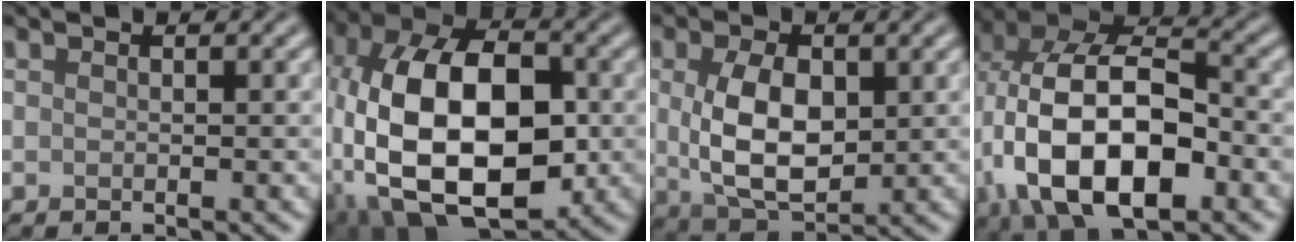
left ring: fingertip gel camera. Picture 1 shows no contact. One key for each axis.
{"total": 16.1, "fx": -2.4, "fy": 9.4, "fz": 12.8, "tx": -0.239, "ty": 0.002, "tz": -0.049}
{"total": 6.9, "fx": 0.5, "fy": 4.0, "fz": 5.6, "tx": -0.114, "ty": -0.003, "tz": 0.015}
{"total": 14.6, "fx": -3.0, "fy": 8.3, "fz": 11.6, "tx": -0.226, "ty": -0.007, "tz": -0.057}